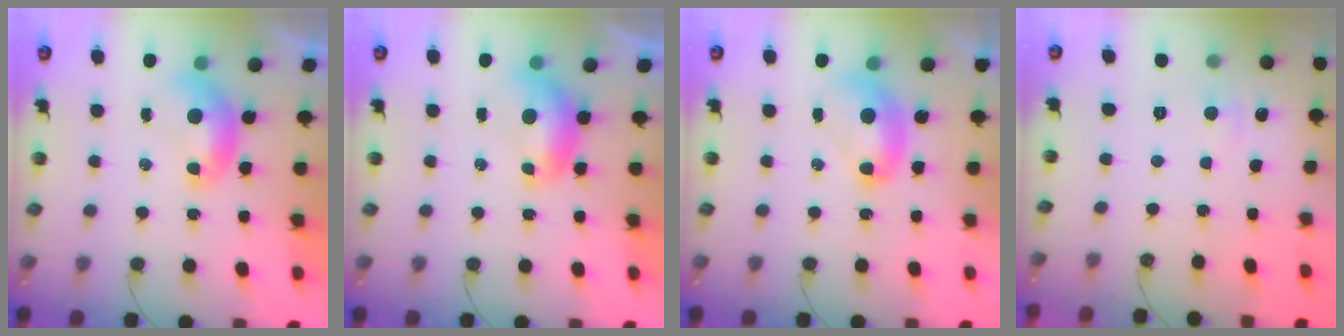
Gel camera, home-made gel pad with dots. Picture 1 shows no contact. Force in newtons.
{"total": 0.8, "press": 0.6, "slide": 0.4}
{"total": 2.6, "press": 2.6, "slide": 0.1}
{"total": 2.7, "press": 2.7, "slide": 0.3}